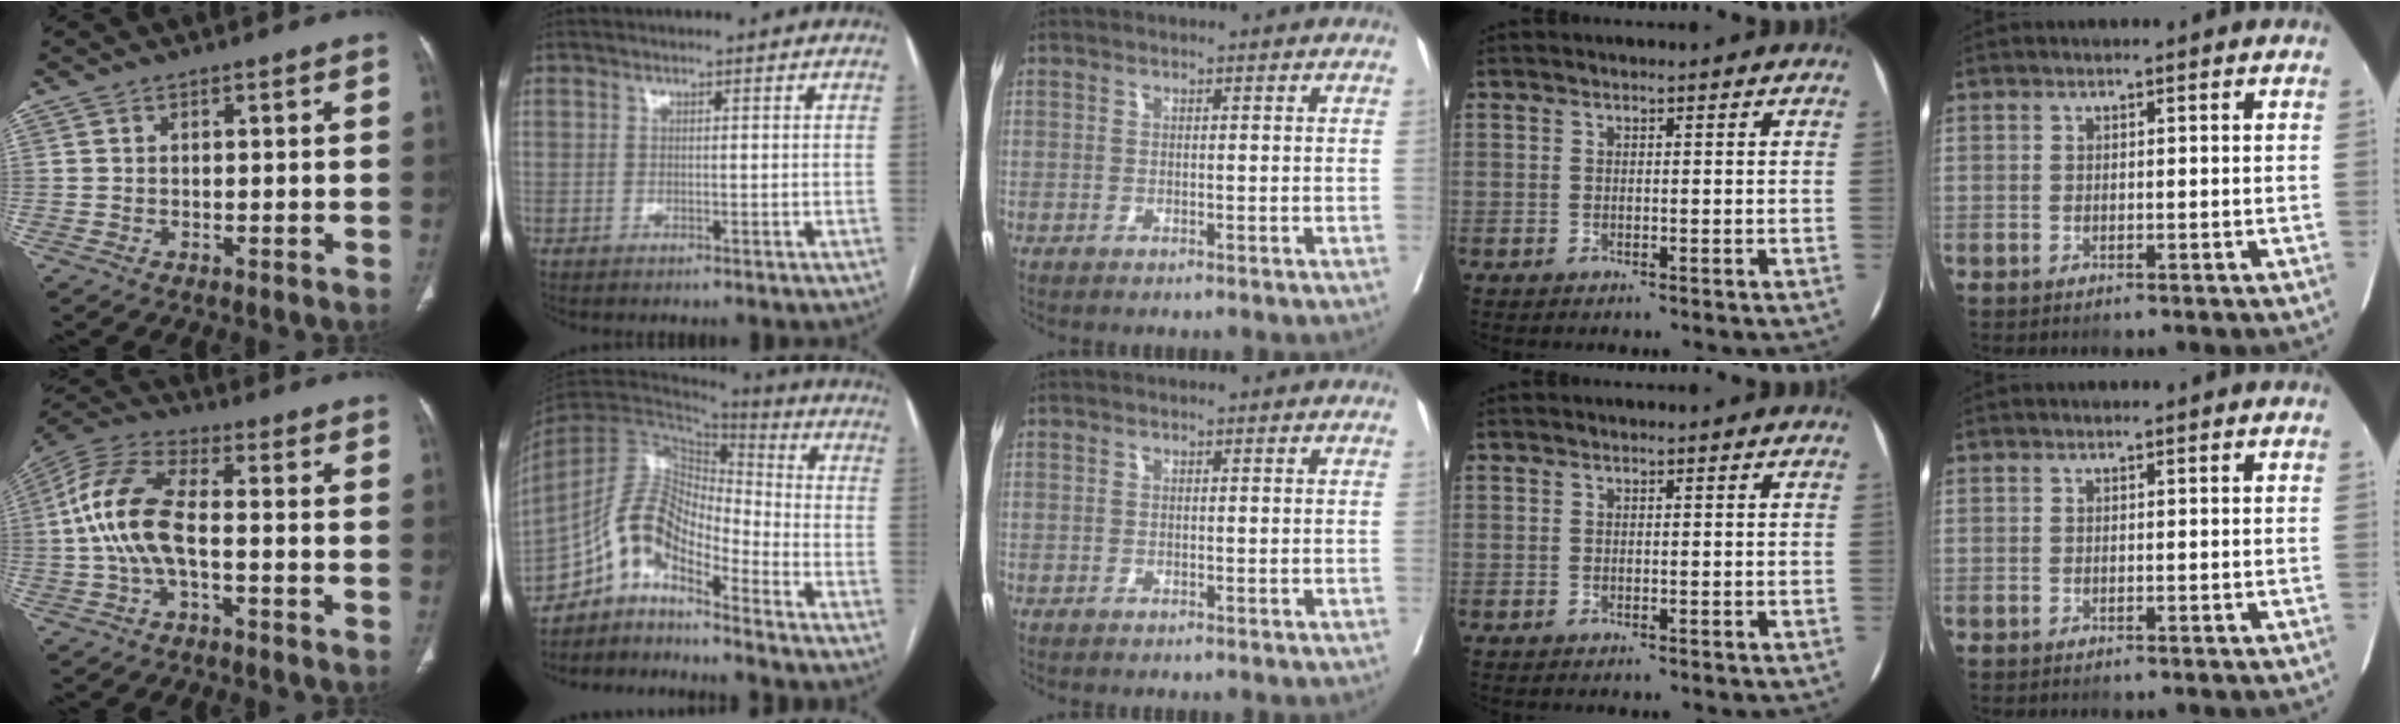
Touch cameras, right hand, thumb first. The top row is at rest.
{"thumb": {"total": 11.9, "force": [-1.5, 5.3, 10.5], "torque": [-0.235, 0.035, -0.035]}, "index": {"total": 10.3, "force": [-7.8, 3.1, 6.1], "torque": [-0.120, 0.031, -0.146]}}